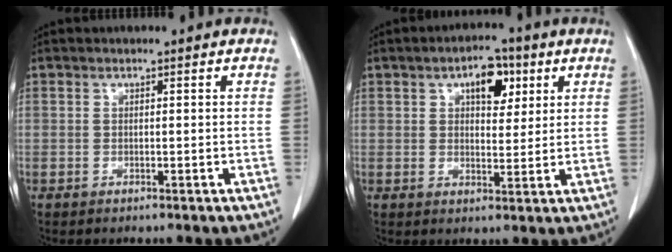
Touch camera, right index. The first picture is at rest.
{"total": 6.3, "force": [2.8, 3.1, 4.6], "torque": [-0.068, 0.011, 0.042]}